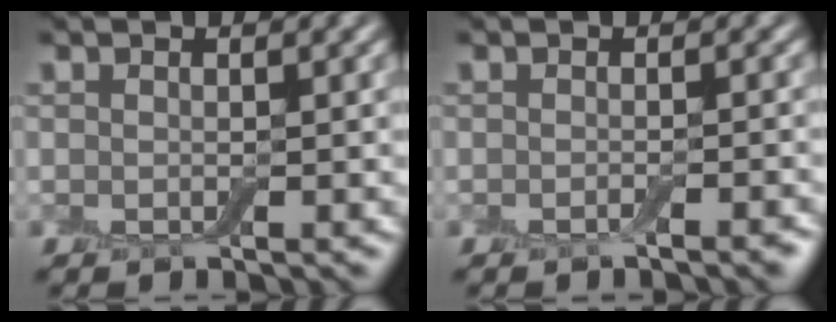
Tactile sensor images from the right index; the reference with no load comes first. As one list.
[{"total": 1.2, "force": [-0.7, 0.2, 0.9], "torque": [-0.009, -0.002, -0.014]}]